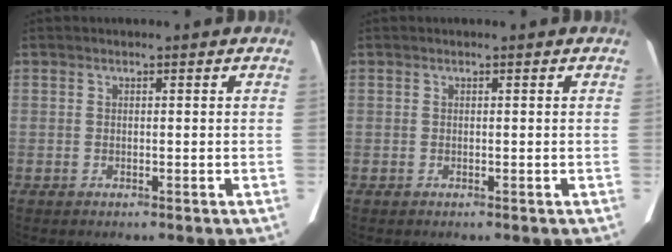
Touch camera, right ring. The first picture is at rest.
{"total": 0.0}